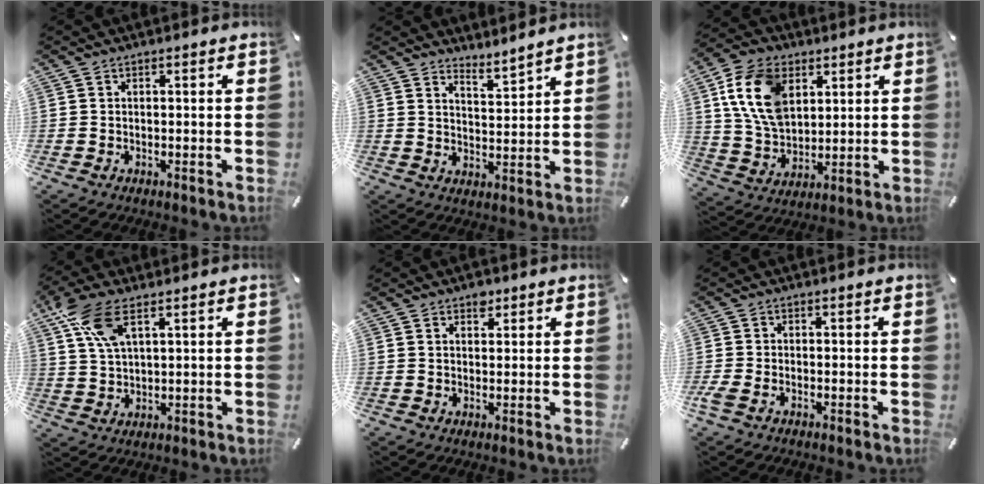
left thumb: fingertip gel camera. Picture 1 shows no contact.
{"total": 4.9, "force": [4.9, 0.6, 0.2], "torque": [-0.002, -0.038, 0.087]}
{"total": 14.5, "force": [5.7, 10.1, 8.8], "torque": [-0.210, 0.000, 0.105]}
{"total": 10.2, "force": [5.3, 4.6, 7.4], "torque": [-0.165, -0.006, 0.099]}
{"total": 2.3, "force": [1.6, 1.5, 0.7], "torque": [0.010, -0.007, 0.024]}
{"total": 1.8, "force": [-1.0, 0.9, 1.2], "torque": [-0.033, -0.002, -0.021]}